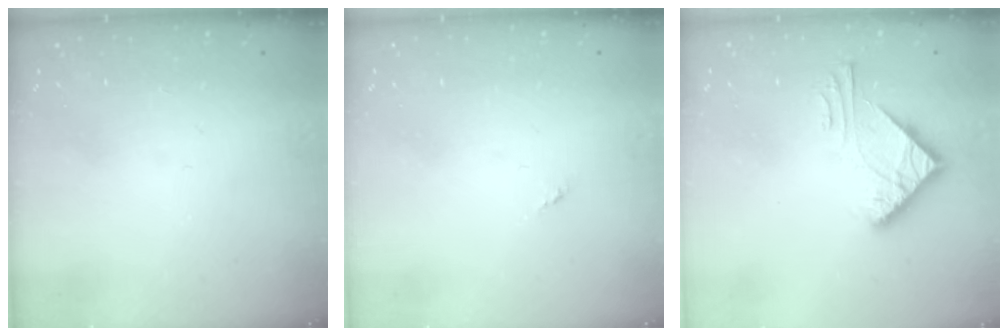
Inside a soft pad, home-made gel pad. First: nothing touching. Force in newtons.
{"total": 0.0}
{"total": 6.6, "press": 6.6, "slide": 0.5}